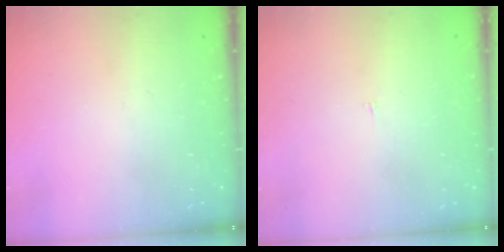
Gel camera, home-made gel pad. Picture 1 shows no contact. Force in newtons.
{"total": 2.2, "press": 2.2, "slide": 0.2}